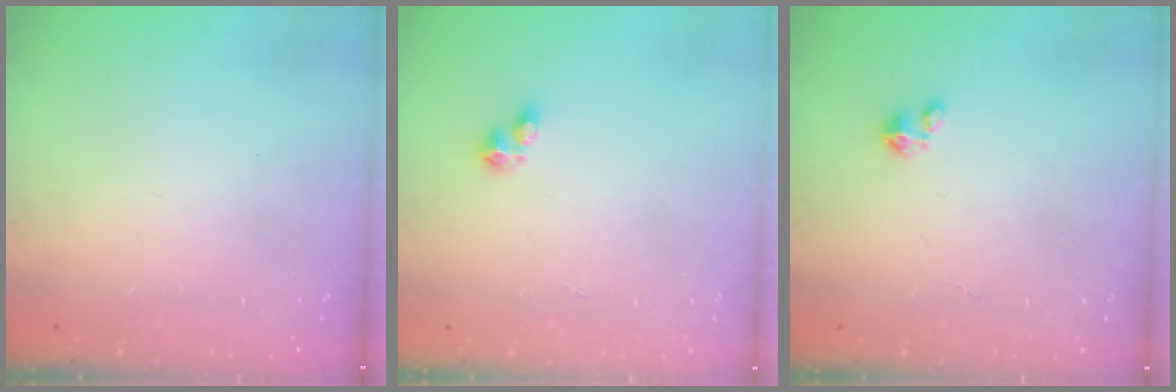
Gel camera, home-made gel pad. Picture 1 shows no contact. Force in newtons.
{"total": 2.5, "press": 2.5, "slide": 0.4}
{"total": 2.1, "press": 2.1, "slide": 0.2}